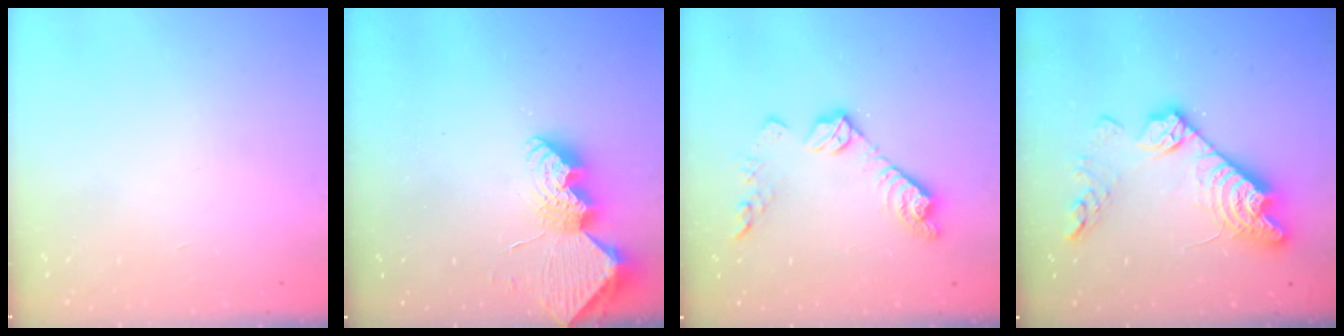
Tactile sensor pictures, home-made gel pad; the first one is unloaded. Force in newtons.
{"total": 10.7, "press": 10.7, "slide": 0.5}
{"total": 11.9, "press": 11.9, "slide": 0.6}
{"total": 18.0, "press": 17.9, "slide": 1.5}